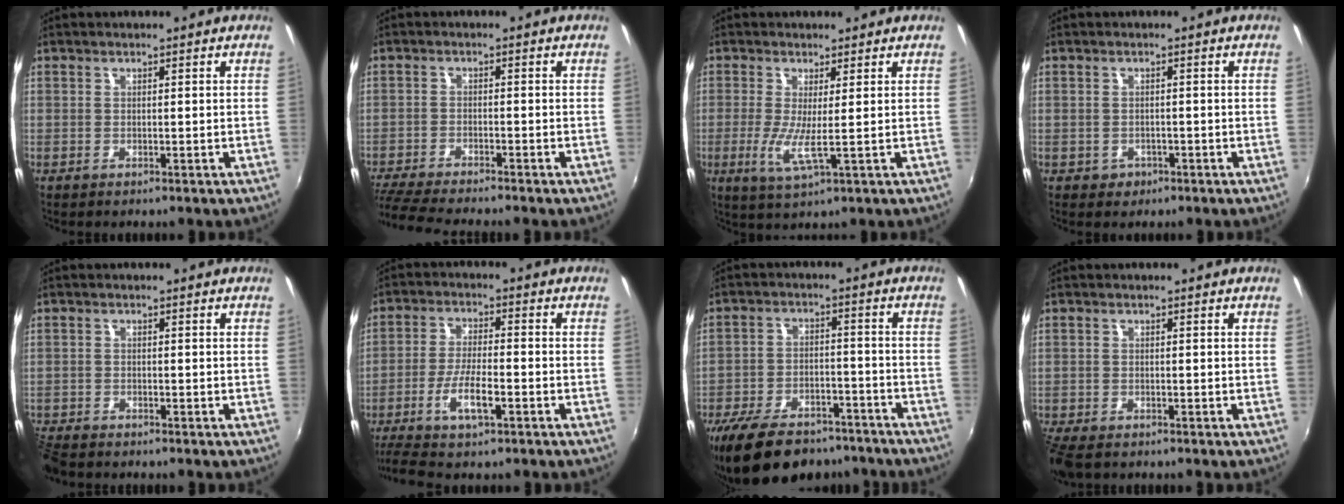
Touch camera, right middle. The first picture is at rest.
{"total": 9.3, "force": [-8.5, 0.1, 3.9], "torque": [-0.103, -0.027, -0.149]}
{"total": 5.0, "force": [-0.3, 0.0, 5.0], "torque": [-0.110, -0.016, -0.012]}
{"total": 2.0, "force": [-0.8, 1.7, 0.5], "torque": [-0.011, -0.002, -0.010]}
{"total": 5.5, "force": [-5.1, 1.4, 1.6], "torque": [-0.055, -0.023, -0.098]}
{"total": 9.3, "force": [-5.4, 1.7, 7.3], "torque": [-0.161, -0.009, -0.104]}
{"total": 20.0, "force": [-15.8, 8.2, 9.0], "torque": [-0.188, -0.007, -0.227]}
{"total": 5.7, "force": [-4.5, 2.1, 2.8], "torque": [-0.075, -0.029, -0.088]}